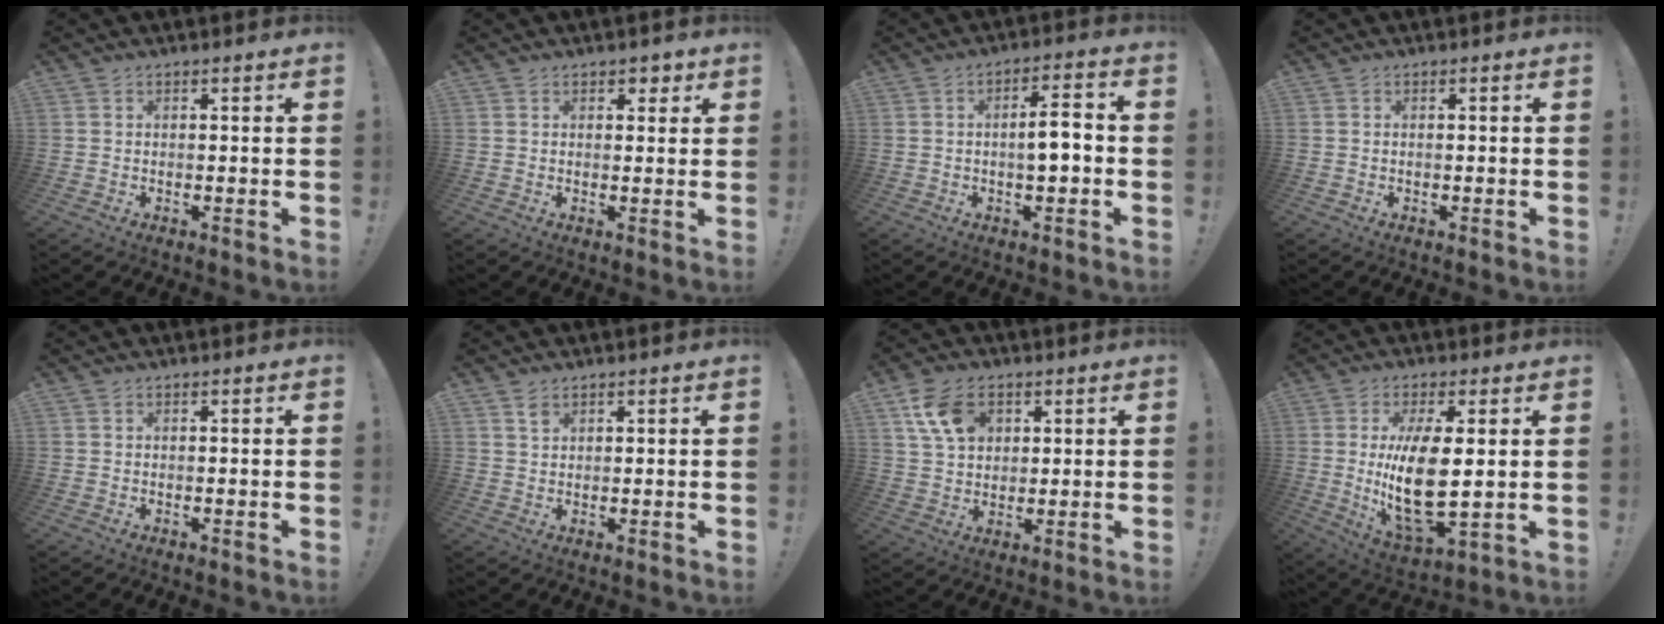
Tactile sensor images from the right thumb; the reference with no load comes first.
{"total": 2.3, "force": [1.4, 1.7, 0.8], "torque": [0.009, -0.010, 0.020]}
{"total": 6.4, "force": [-1.1, 1.9, 6.0], "torque": [-0.089, 0.007, -0.022]}
{"total": 0.0}
{"total": 0.0}
{"total": 2.2, "force": [1.6, 1.2, 0.8], "torque": [-0.005, -0.008, 0.028]}
{"total": 11.6, "force": [5.2, 8.2, 6.4], "torque": [-0.102, -0.008, 0.102]}
{"total": 16.0, "force": [1.3, 6.7, 14.5], "torque": [-0.279, -0.025, 0.019]}